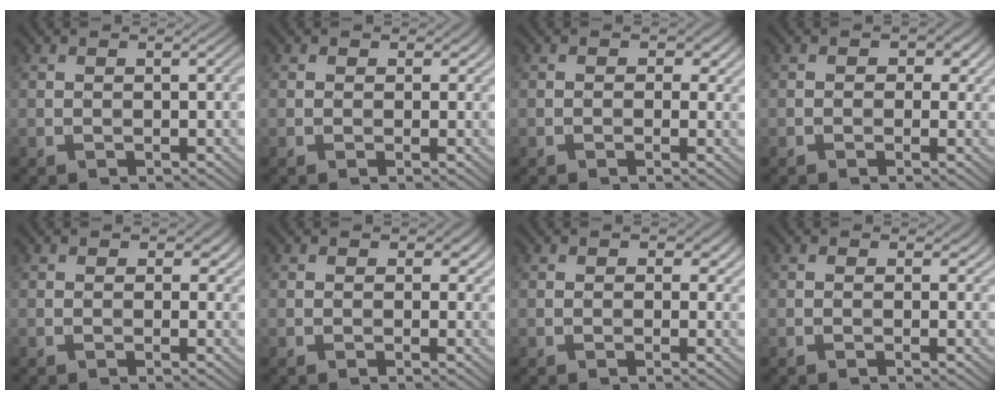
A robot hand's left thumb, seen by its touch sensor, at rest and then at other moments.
{"total": 1.4, "force": [0.4, 1.2, 0.4], "torque": [-0.010, -0.005, 0.004]}
{"total": 2.2, "force": [0.4, 1.8, 1.3], "torque": [-0.023, -0.006, -0.001]}
{"total": 2.6, "force": [0.5, 2.2, 1.4], "torque": [-0.021, 0.000, 0.000]}
{"total": 2.0, "force": [0.7, 1.6, 0.9], "torque": [-0.021, -0.007, 0.007]}
{"total": 1.9, "force": [0.8, 1.5, 0.9], "torque": [-0.021, -0.006, 0.008]}
{"total": 2.2, "force": [0.7, 1.8, 1.1], "torque": [-0.024, -0.007, 0.005]}
{"total": 1.0, "force": [0.2, 0.9, 0.5], "torque": [-0.010, -0.005, 0.001]}